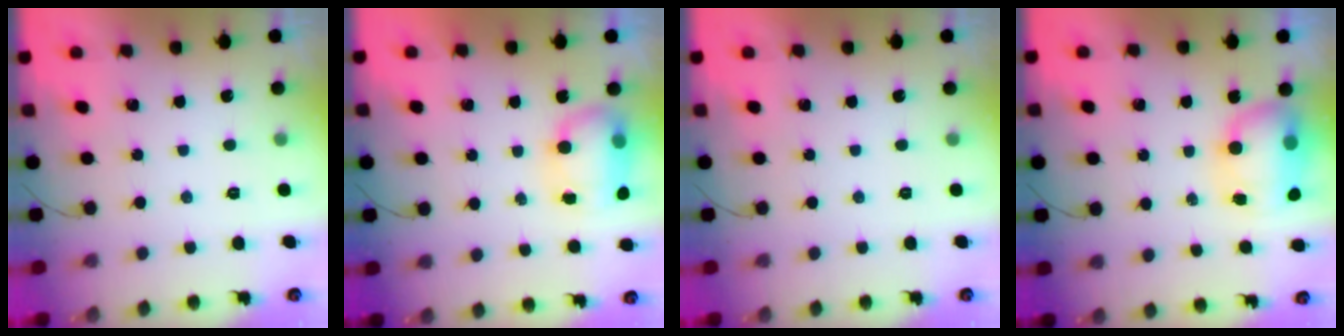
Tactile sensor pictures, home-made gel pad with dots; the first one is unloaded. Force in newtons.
{"total": 11.9, "press": 9.8, "slide": 6.8}
{"total": 0.0}
{"total": 8.3, "press": 8.2, "slide": 1.7}